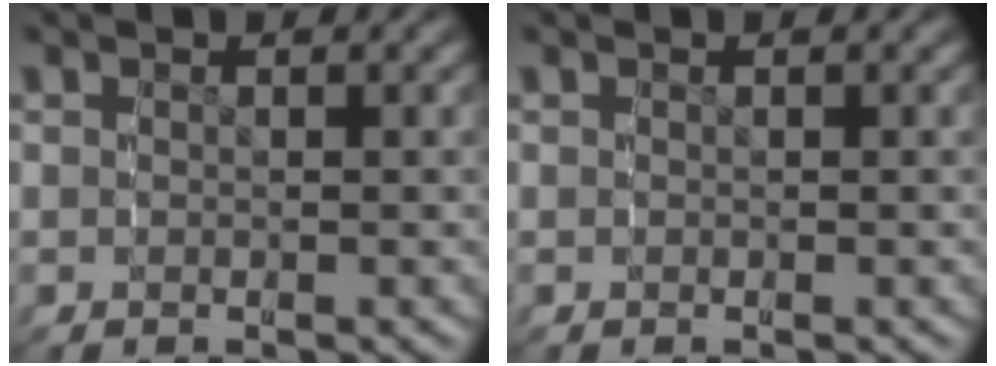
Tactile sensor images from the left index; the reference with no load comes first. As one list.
[{"total": 0.0}]